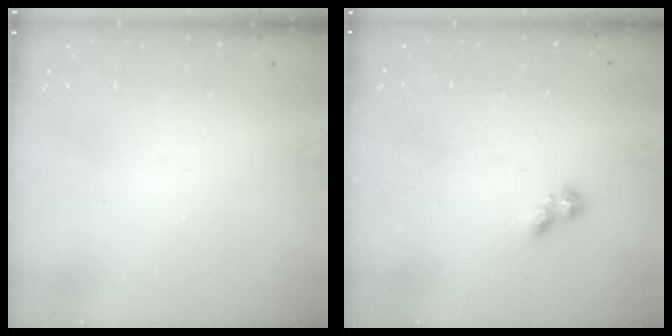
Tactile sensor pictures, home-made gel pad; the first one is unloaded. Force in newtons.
{"total": 1.8, "press": 1.7, "slide": 0.5}